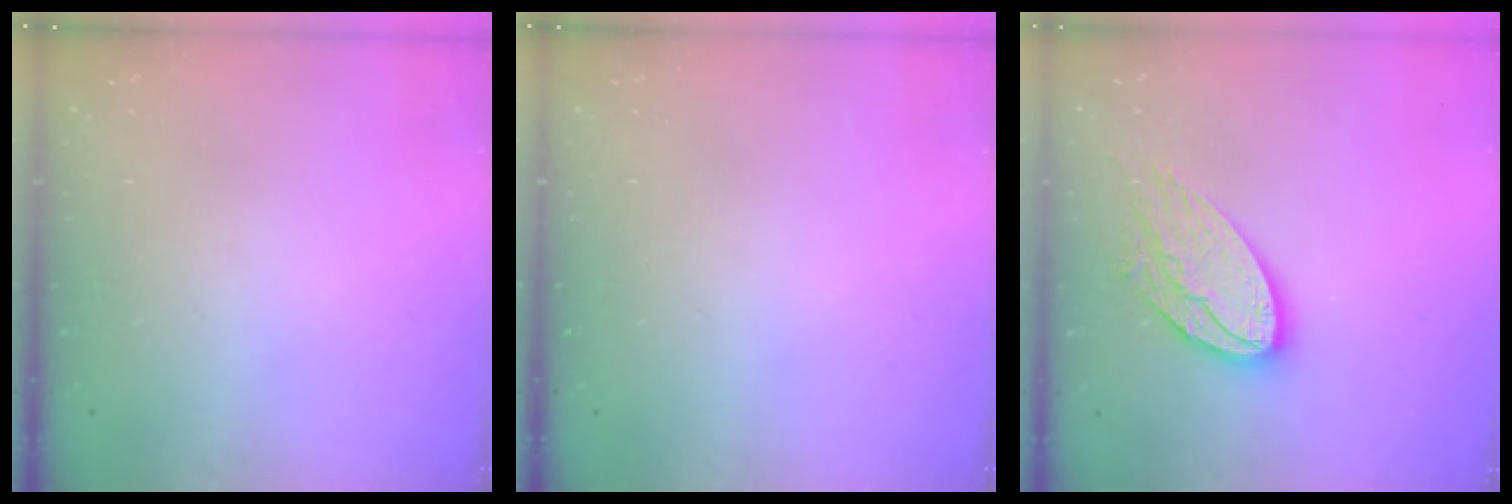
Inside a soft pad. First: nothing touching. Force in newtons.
{"total": 0.0}
{"total": 14.8, "press": 14.8, "slide": 1.0}